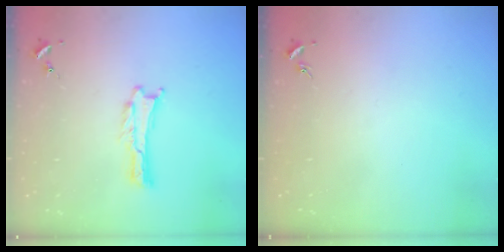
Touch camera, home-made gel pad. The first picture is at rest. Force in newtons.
{"total": 0.0}